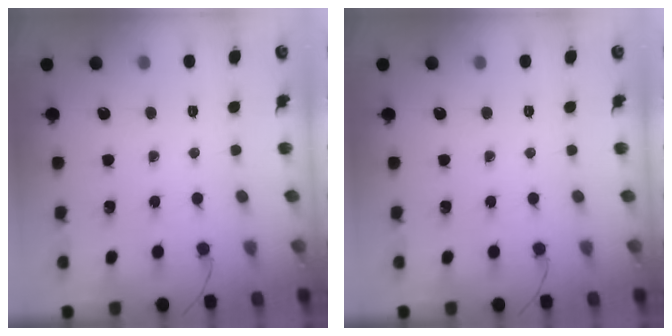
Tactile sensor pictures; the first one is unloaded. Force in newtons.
{"total": 0.0}